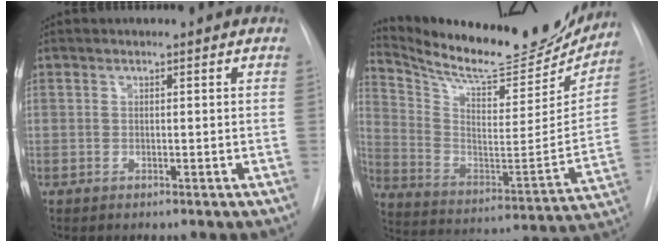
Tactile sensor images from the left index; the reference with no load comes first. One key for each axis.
{"total": 25.9, "fx": 23.2, "fy": 5.9, "fz": 10.0, "tx": -0.170, "ty": -0.051, "tz": 0.334}